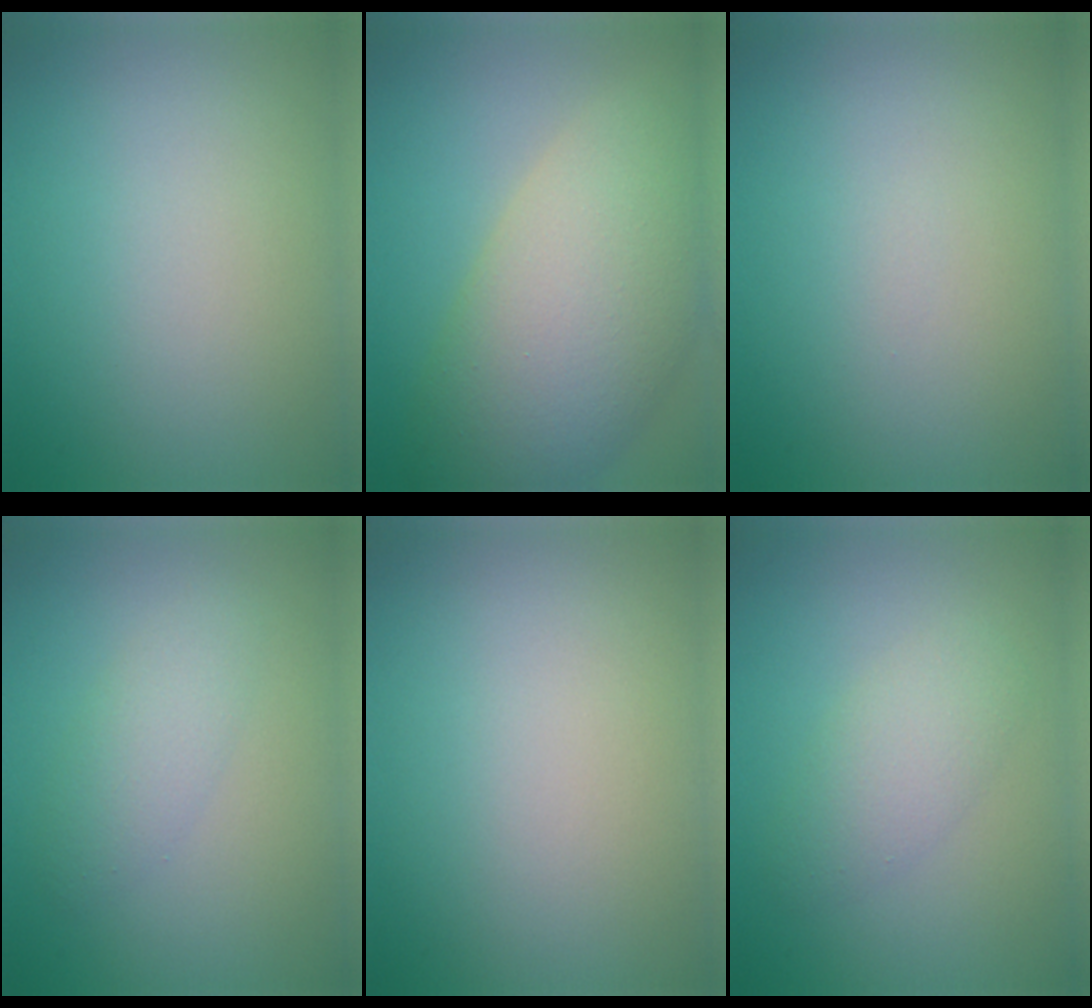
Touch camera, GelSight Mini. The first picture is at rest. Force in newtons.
{"total": 11.5, "press": 11.4, "slide": 1.0}
{"total": 0.0}
{"total": 2.3, "press": 2.3, "slide": 0.2}
{"total": 0.0}
{"total": 2.7, "press": 2.7, "slide": 0.1}